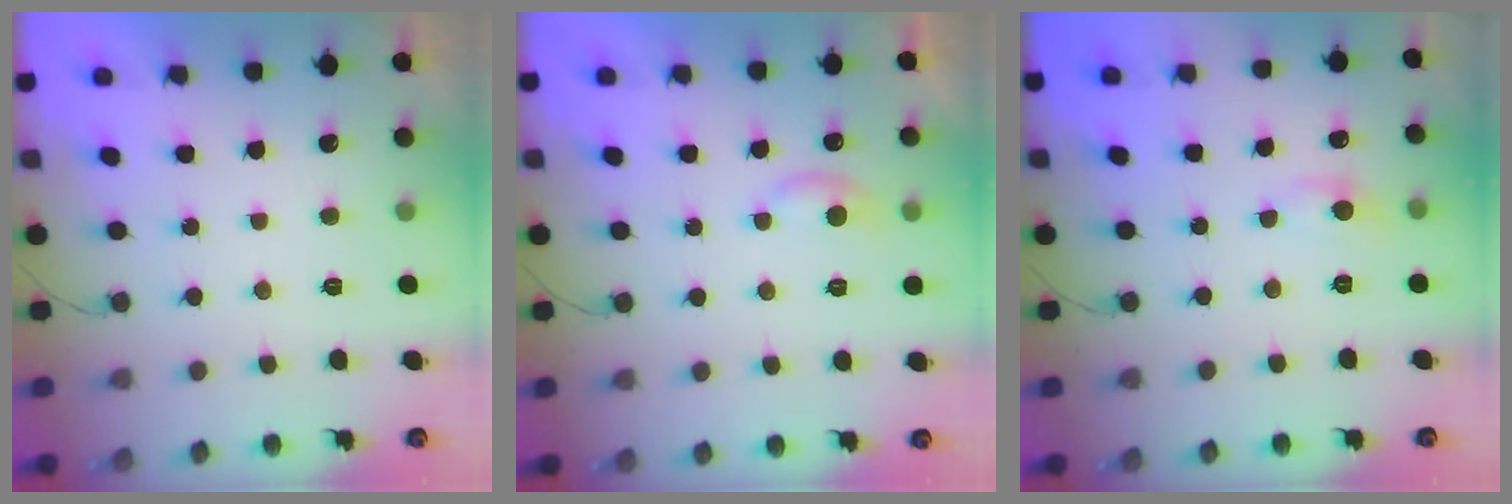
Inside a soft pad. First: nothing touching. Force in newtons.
{"total": 5.2, "press": 5.2, "slide": 0.7}
{"total": 4.5, "press": 4.4, "slide": 0.6}